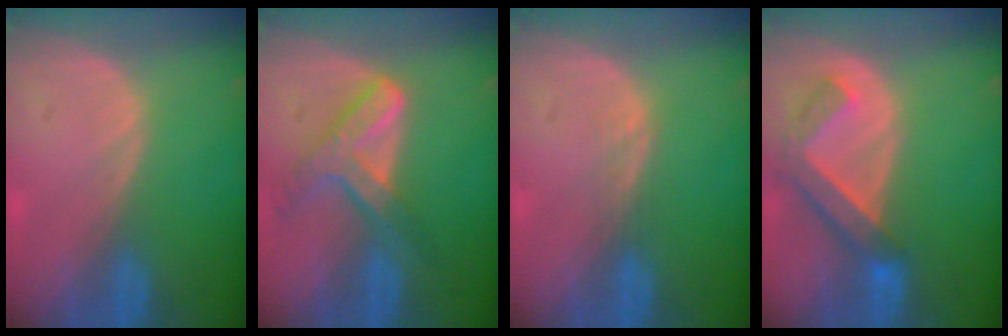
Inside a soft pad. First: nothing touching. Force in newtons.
{"total": 7.4, "press": 6.2, "slide": 4.0}
{"total": 1.1, "press": 1.1, "slide": 0.1}
{"total": 6.2, "press": 6.0, "slide": 1.4}